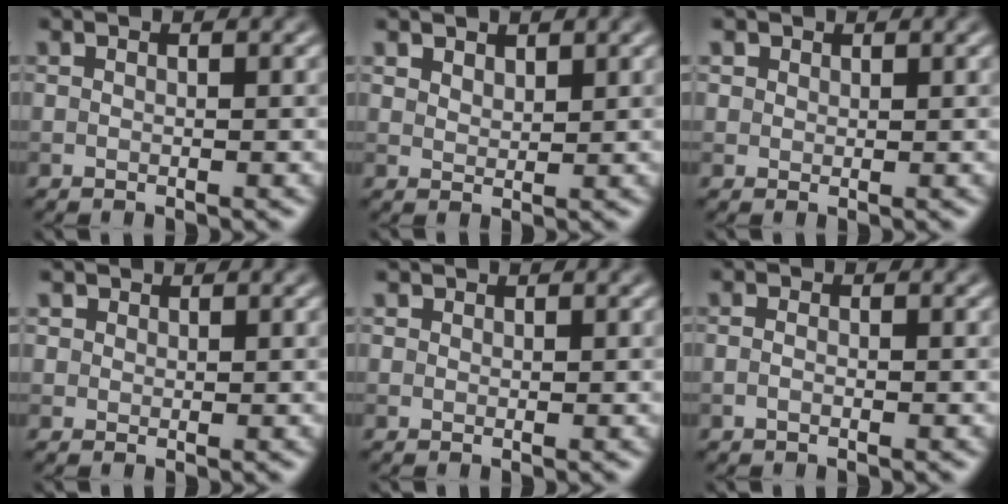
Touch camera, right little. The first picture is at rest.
{"total": 1.6, "force": [1.4, 0.7, 0.4], "torque": [-0.010, -0.005, 0.029]}
{"total": 1.5, "force": [0.9, 1.1, 0.3], "torque": [-0.005, -0.009, 0.018]}
{"total": 1.4, "force": [0.8, 1.1, 0.3], "torque": [-0.002, -0.007, 0.014]}
{"total": 0.7, "force": [0.4, 0.6, 0.1], "torque": [0.003, -0.003, 0.002]}
{"total": 0.7, "force": [-0.3, 0.4, 0.5], "torque": [-0.012, -0.001, -0.009]}